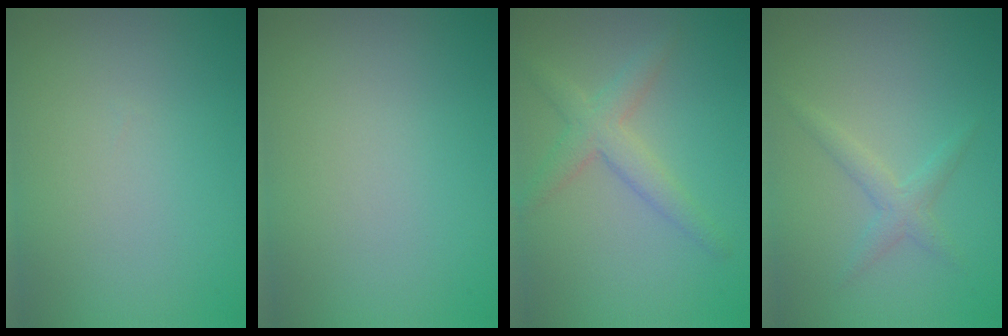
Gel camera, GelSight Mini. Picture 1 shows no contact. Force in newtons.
{"total": 0.0}
{"total": 3.0, "press": 3.0, "slide": 0.1}
{"total": 1.7, "press": 1.7, "slide": 0.0}